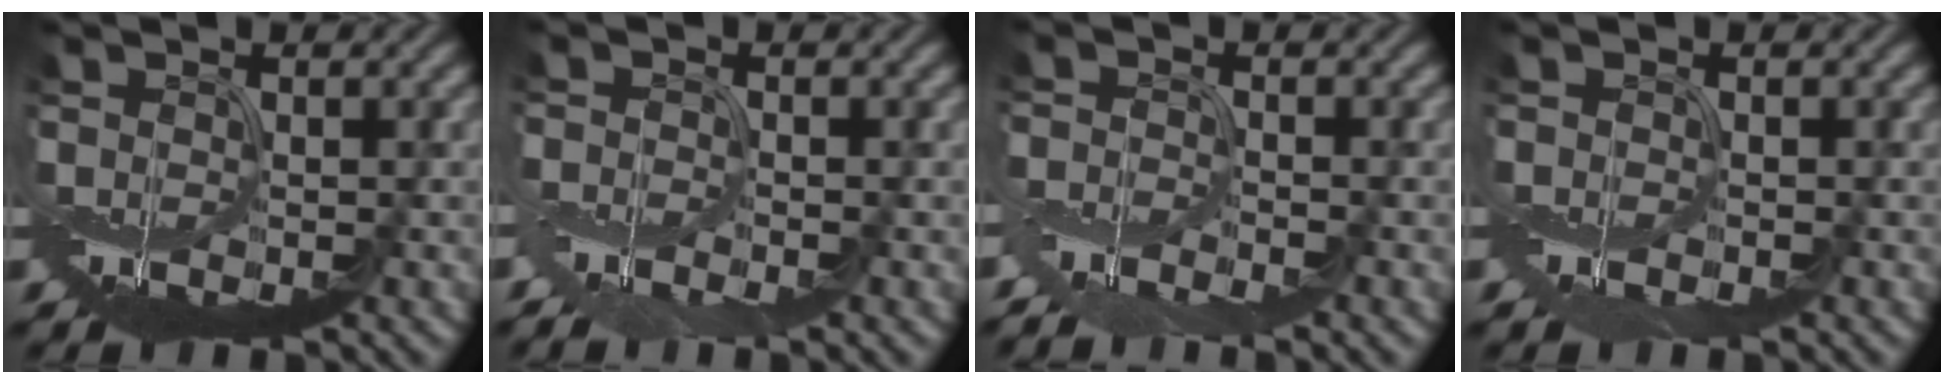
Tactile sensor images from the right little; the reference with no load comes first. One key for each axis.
{"total": 2.2, "fx": -1.9, "fy": 0.4, "fz": 1.0, "tx": -0.024, "ty": -0.009, "tz": -0.047}
{"total": 3.3, "fx": -3.0, "fy": 0.5, "fz": 1.4, "tx": -0.028, "ty": -0.009, "tz": -0.068}
{"total": 1.0, "fx": -0.9, "fy": 0.2, "fz": 0.4, "tx": -0.010, "ty": -0.006, "tz": -0.020}